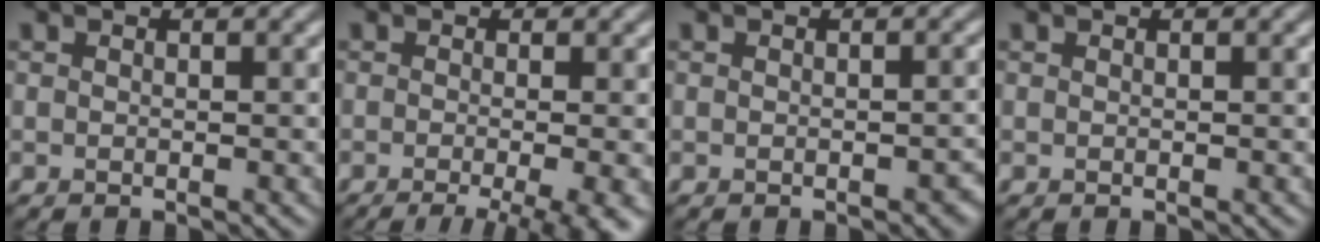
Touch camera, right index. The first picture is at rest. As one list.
[{"total": 7.3, "force": [-2.9, 2.3, 6.2], "torque": [-0.055, -0.003, -0.042]}, {"total": 1.3, "force": [-0.7, 0.5, 1.0], "torque": [-0.016, -0.001, -0.007]}, {"total": 0.0}]